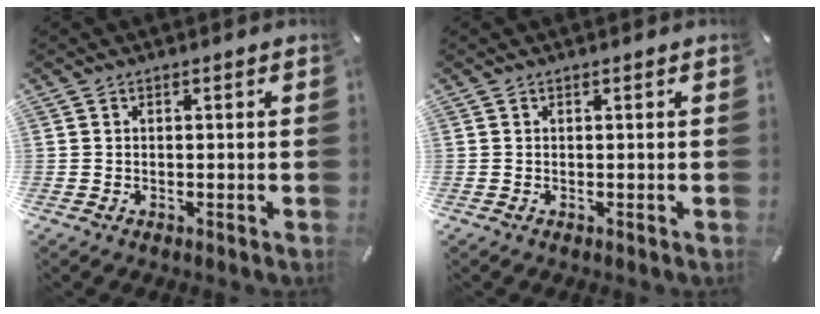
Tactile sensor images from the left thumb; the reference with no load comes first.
{"total": 0.0}